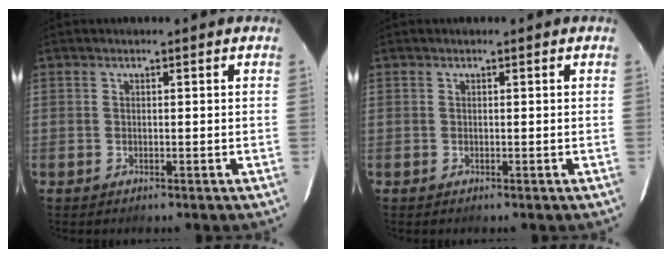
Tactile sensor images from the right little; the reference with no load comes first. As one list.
[{"total": 0.0}]